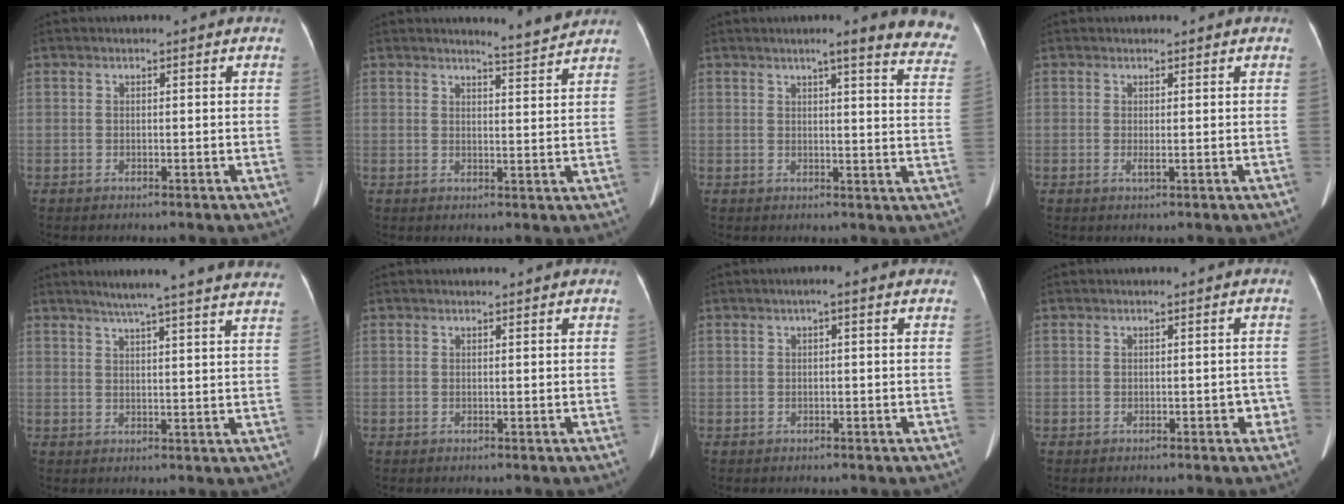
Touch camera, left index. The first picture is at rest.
{"total": 3.6, "force": [3.5, -0.7, 0.2], "torque": [-0.017, -0.017, 0.048]}
{"total": 14.7, "force": [12.7, 1.2, 7.2], "torque": [-0.063, -0.037, 0.126]}
{"total": 1.2, "force": [0.5, 0.2, 1.0], "torque": [-0.025, 0.005, 0.011]}
{"total": 19.9, "force": [17.5, 0.0, 9.4], "torque": [-0.137, -0.008, 0.214]}
{"total": 0.9, "force": [0.9, 0.1, 0.2], "torque": [-0.007, 0.010, 0.017]}
{"total": 1.2, "force": [0.5, 0.0, 1.1], "torque": [-0.024, 0.009, 0.006]}
{"total": 1.3, "force": [-0.4, 1.0, 0.8], "torque": [0.001, 0.007, -0.004]}